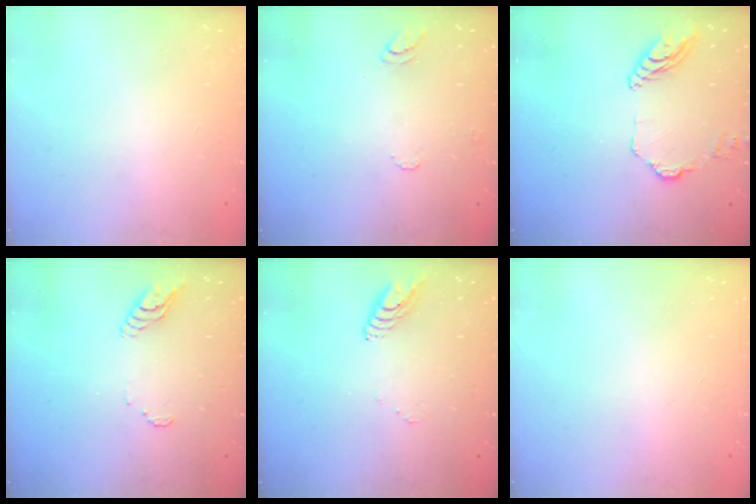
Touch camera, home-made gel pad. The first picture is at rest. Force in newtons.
{"total": 5.4, "press": 5.4, "slide": 0.6}
{"total": 10.4, "press": 10.4, "slide": 0.7}
{"total": 6.7, "press": 6.7, "slide": 0.6}
{"total": 6.5, "press": 6.4, "slide": 0.5}
{"total": 0.0}